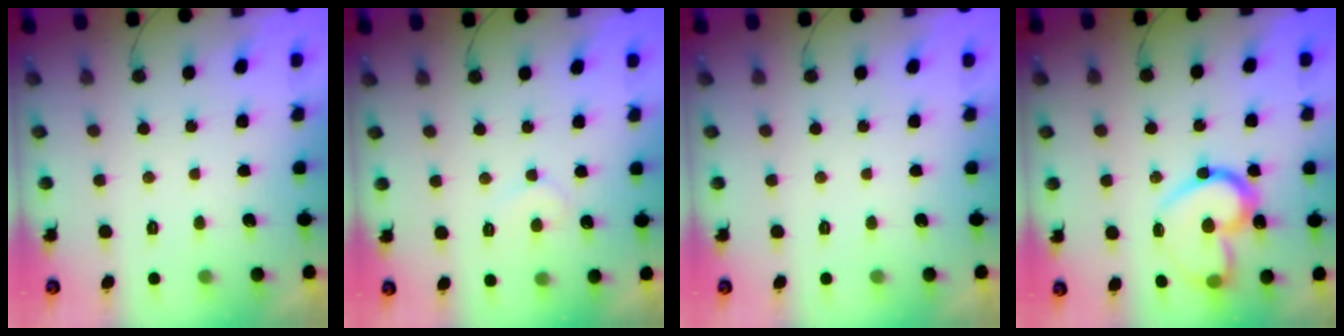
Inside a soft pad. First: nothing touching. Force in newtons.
{"total": 6.3, "press": 6.3, "slide": 0.4}
{"total": 0.0}
{"total": 17.8, "press": 17.7, "slide": 1.8}